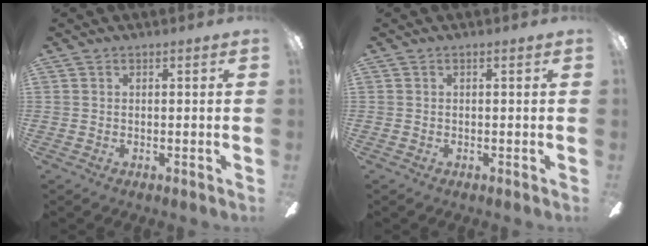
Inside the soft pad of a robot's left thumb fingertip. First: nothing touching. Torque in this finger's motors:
{"motor_torque": [-0.16, 0.19, 0.09, -0.17, 0.02]}